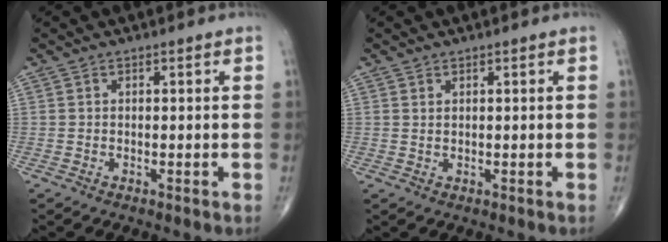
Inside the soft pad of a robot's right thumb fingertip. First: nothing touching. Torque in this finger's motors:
{"motor_torque": [-0.09, -0.15, -0.24, -0.21, 0.00]}